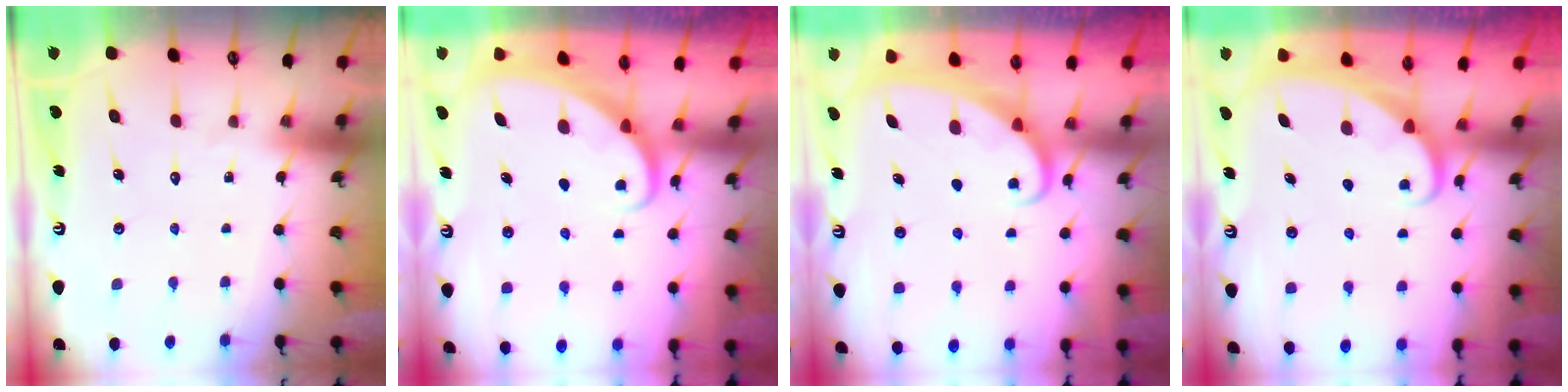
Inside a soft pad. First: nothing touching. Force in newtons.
{"total": 2.3, "press": 2.3, "slide": 0.1}
{"total": 2.3, "press": 2.2, "slide": 0.3}
{"total": 1.7, "press": 1.7, "slide": 0.1}